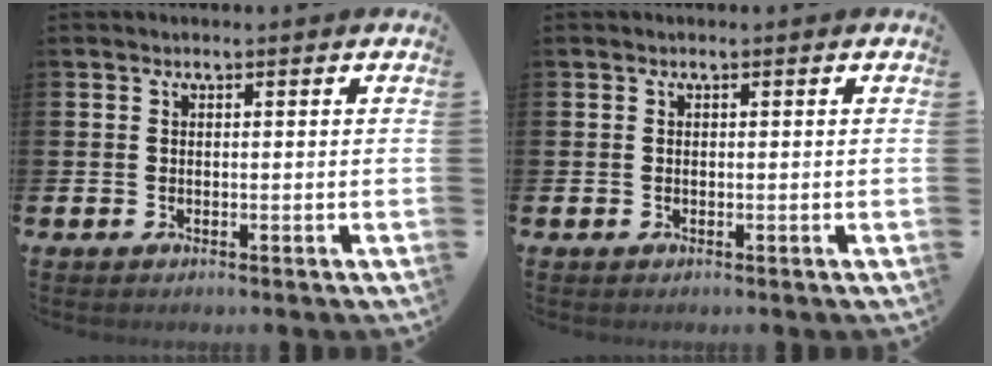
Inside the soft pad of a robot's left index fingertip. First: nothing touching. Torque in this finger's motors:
{"motor_torque": [-0.10, -0.02, -0.02, -0.01]}